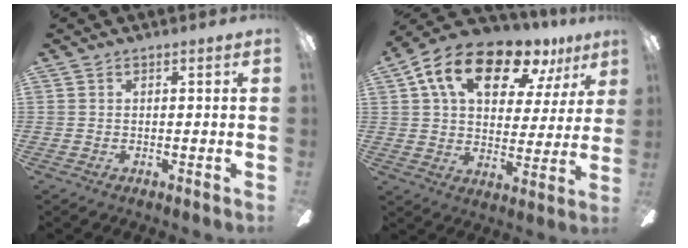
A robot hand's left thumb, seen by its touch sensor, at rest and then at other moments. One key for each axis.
{"total": 17.8, "fx": 10.7, "fy": 9.2, "fz": 10.9, "tx": -0.188, "ty": -0.043, "tz": 0.184}